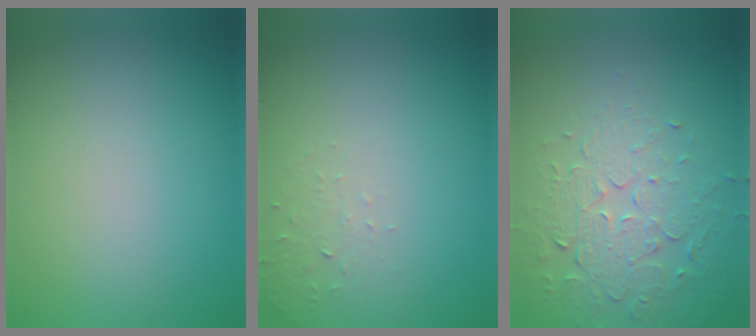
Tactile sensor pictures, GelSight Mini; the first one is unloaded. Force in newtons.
{"total": 1.2, "press": 1.2, "slide": 0.1}
{"total": 5.3, "press": 3.7, "slide": 3.9}